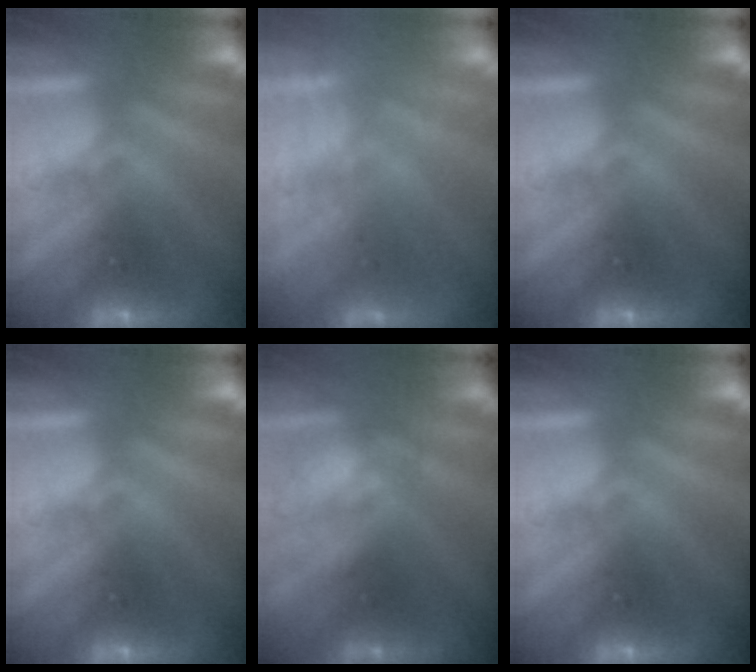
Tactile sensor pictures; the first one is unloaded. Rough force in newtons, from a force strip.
{"total": 2.1}
{"total": 0.0}
{"total": 0.0}
{"total": 3.4}
{"total": 0.0}